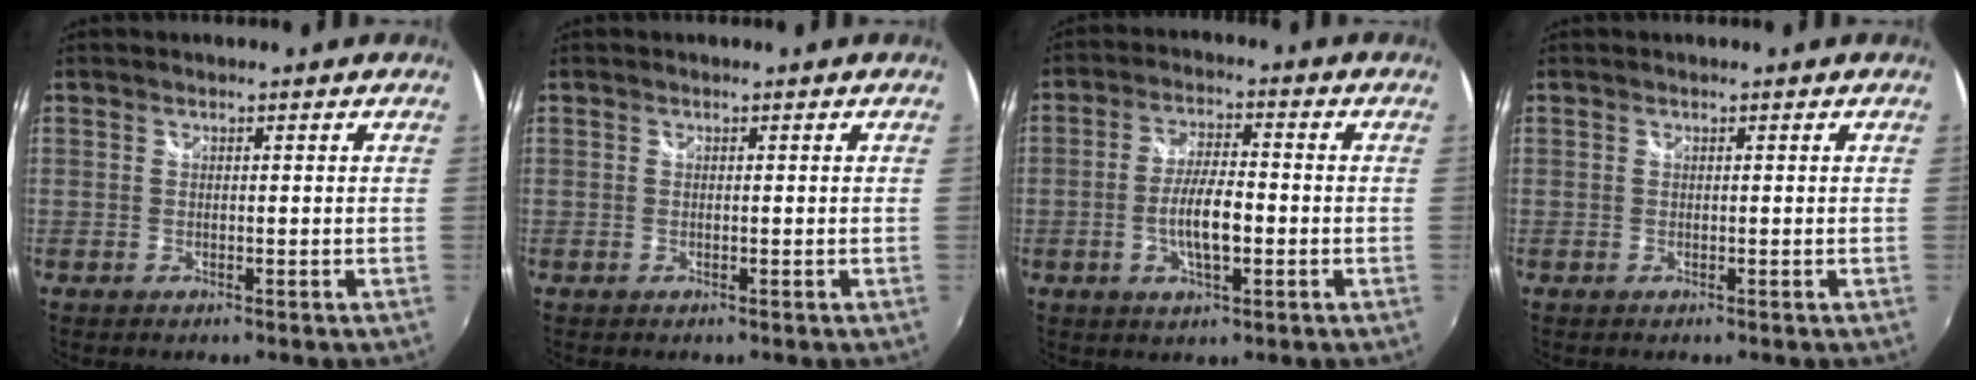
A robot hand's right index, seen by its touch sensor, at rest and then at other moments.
{"total": 0.0}
{"total": 7.3, "force": [-1.8, 2.3, 6.7], "torque": [-0.130, 0.000, -0.031]}
{"total": 0.0}